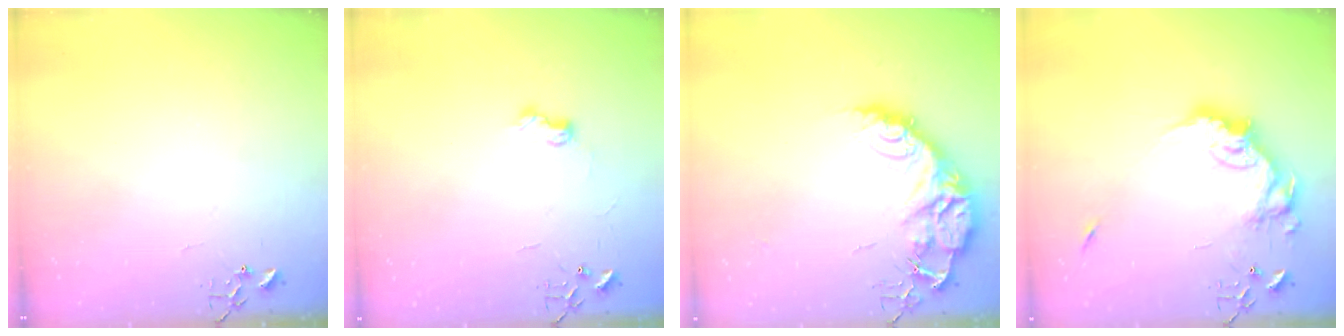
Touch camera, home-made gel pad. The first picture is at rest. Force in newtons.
{"total": 7.2, "press": 7.2, "slide": 0.6}
{"total": 16.1, "press": 16.0, "slide": 1.5}
{"total": 17.5, "press": 17.4, "slide": 1.9}